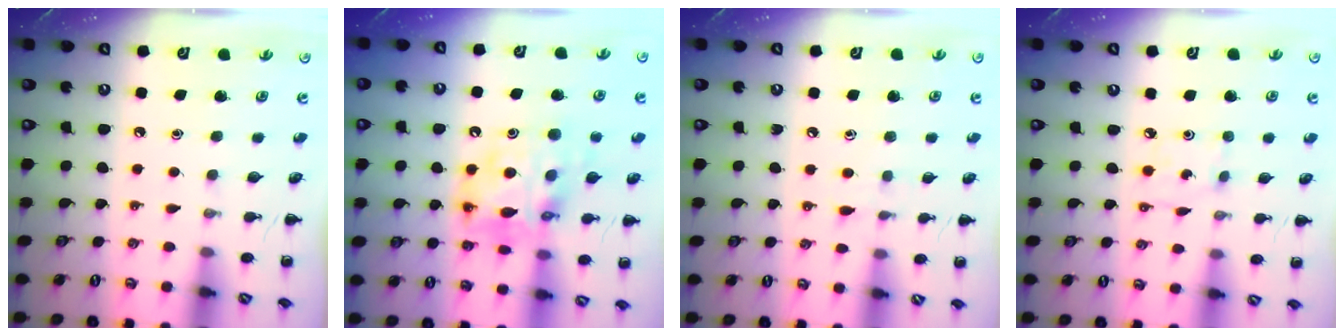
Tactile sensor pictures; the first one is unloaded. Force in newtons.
{"total": 13.1, "press": 12.5, "slide": 3.9}
{"total": 5.8, "press": 5.4, "slide": 2.2}
{"total": 2.5, "press": 2.4, "slide": 0.8}